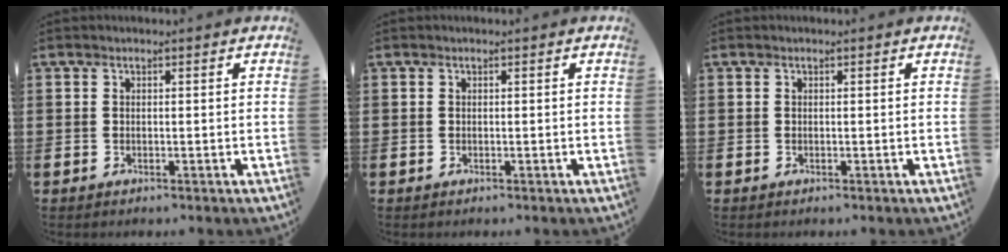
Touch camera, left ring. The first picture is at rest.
{"total": 0.0}
{"total": 0.0}